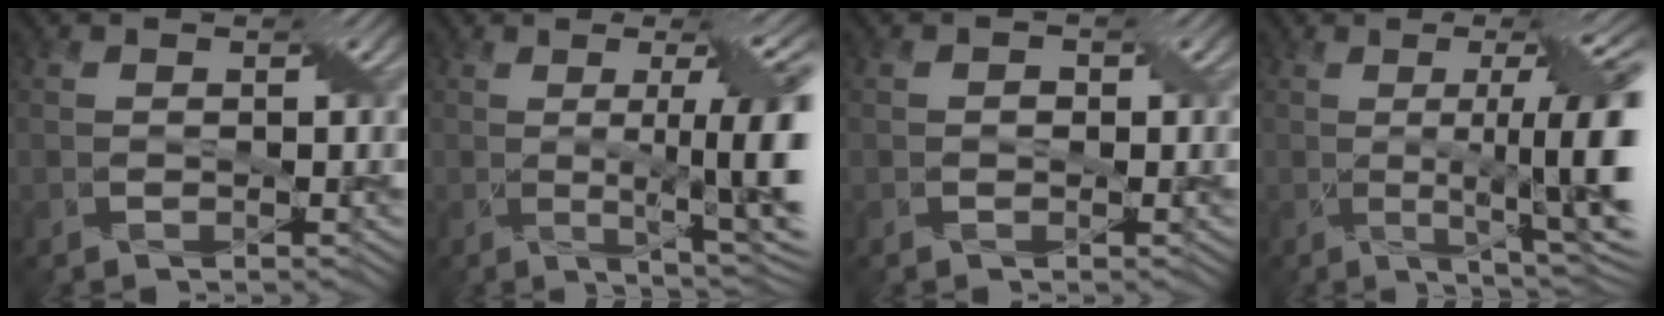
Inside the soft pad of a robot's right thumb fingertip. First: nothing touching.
{"total": 13.3, "force": [0.1, 3.2, 12.9], "torque": [-0.162, 0.005, 0.008]}
{"total": 1.0, "force": [-0.1, 0.9, 0.5], "torque": [-0.002, -0.002, -0.001]}
{"total": 15.1, "force": [-0.2, 3.9, 14.6], "torque": [-0.178, 0.004, 0.004]}